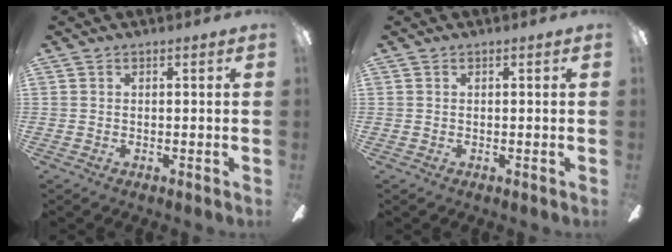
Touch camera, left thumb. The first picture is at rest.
{"total": 0.0}